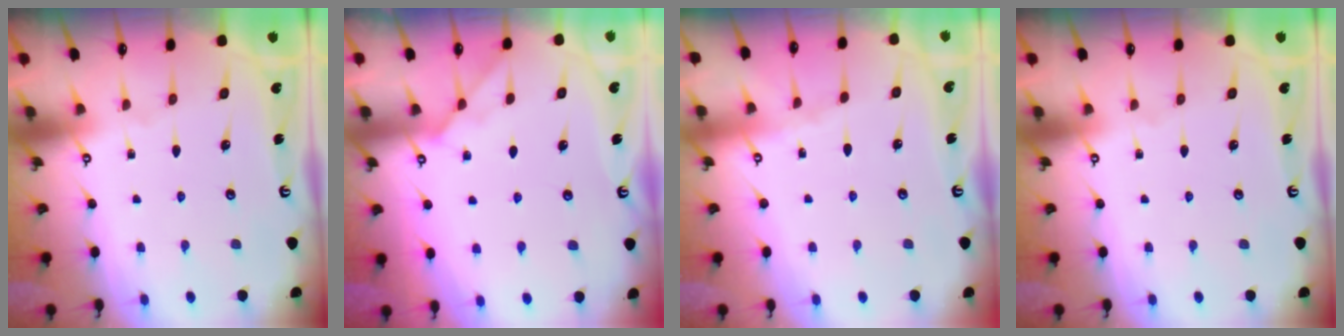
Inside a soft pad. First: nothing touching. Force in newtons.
{"total": 4.7, "press": 4.7, "slide": 0.7}
{"total": 2.2, "press": 2.1, "slide": 0.5}
{"total": 0.0}